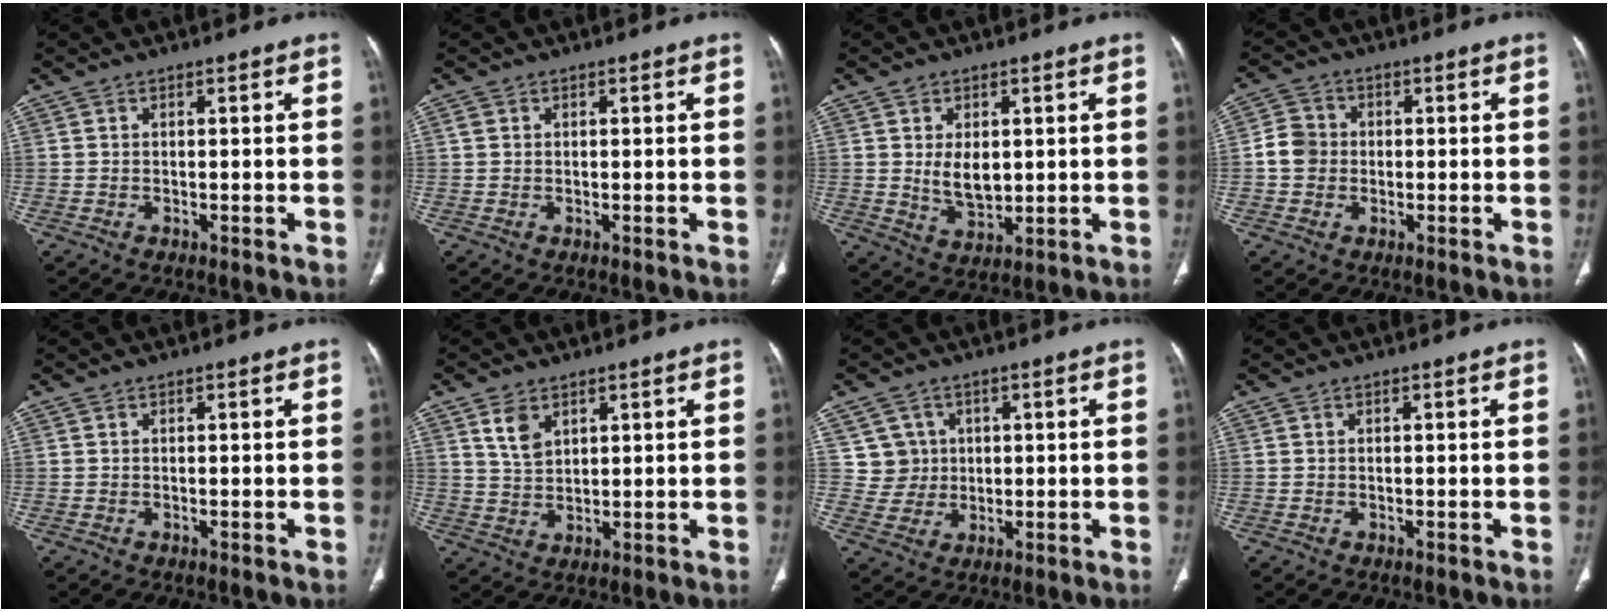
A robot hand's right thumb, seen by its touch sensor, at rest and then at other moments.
{"total": 1.0, "force": [0.3, 0.8, 0.4], "torque": [-0.002, 0.003, 0.005]}
{"total": 6.7, "force": [0.9, 4.4, 4.9], "torque": [-0.063, -0.014, 0.028]}
{"total": 5.1, "force": [-0.4, 4.7, 2.1], "torque": [-0.024, 0.011, -0.013]}
{"total": 0.0}
{"total": 4.8, "force": [2.6, 3.0, 2.8], "torque": [-0.041, -0.015, 0.057]}
{"total": 5.1, "force": [1.4, 4.9, 0.2], "torque": [0.025, -0.003, 0.028]}
{"total": 0.0}